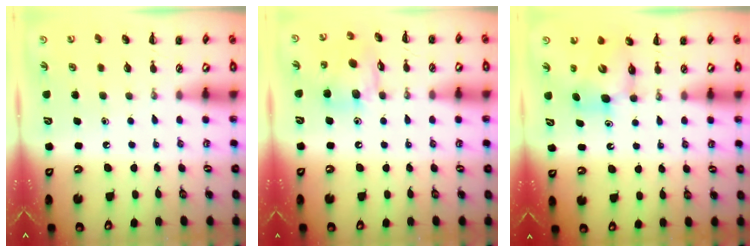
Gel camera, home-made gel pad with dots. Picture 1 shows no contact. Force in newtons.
{"total": 11.7, "press": 11.4, "slide": 2.5}
{"total": 7.3, "press": 7.1, "slide": 1.5}